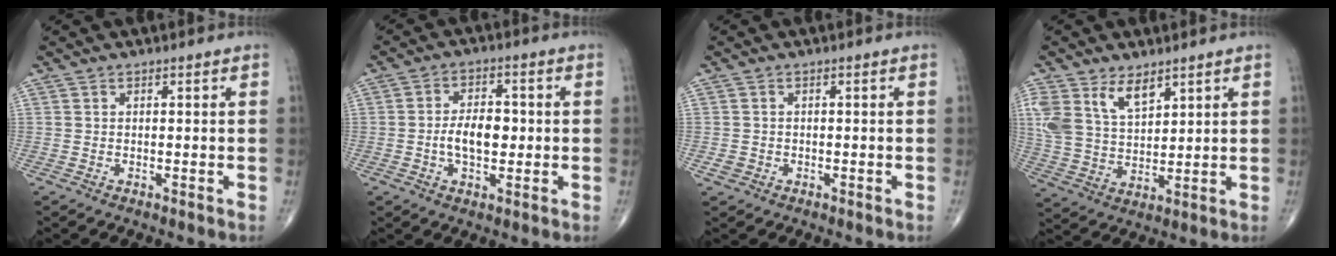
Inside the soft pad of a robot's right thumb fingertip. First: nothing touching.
{"total": 7.1, "force": [-0.6, 4.1, 5.8], "torque": [-0.094, 0.011, -0.013]}
{"total": 1.5, "force": [-0.5, 1.4, 0.5], "torque": [-0.008, 0.004, -0.007]}
{"total": 10.6, "force": [6.0, 5.8, 6.5], "torque": [-0.116, -0.023, 0.130]}